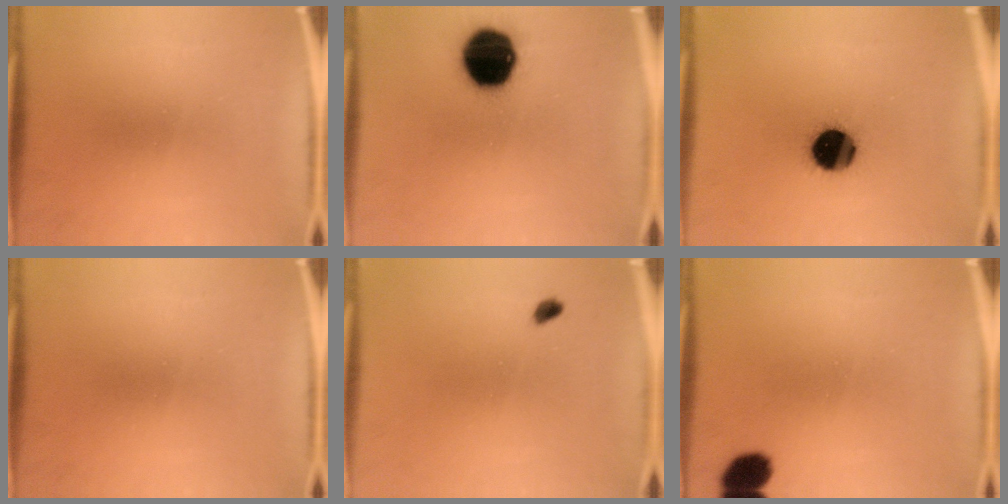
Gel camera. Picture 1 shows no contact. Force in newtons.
{"total": 17.5}
{"total": 13.3}
{"total": 0.0}
{"total": 1.4}
{"total": 6.3}